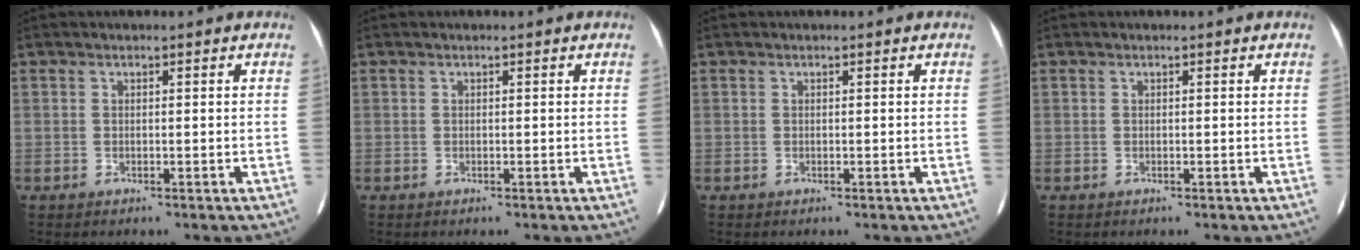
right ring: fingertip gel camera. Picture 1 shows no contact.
{"total": 0.0}
{"total": 0.0}
{"total": 0.0}